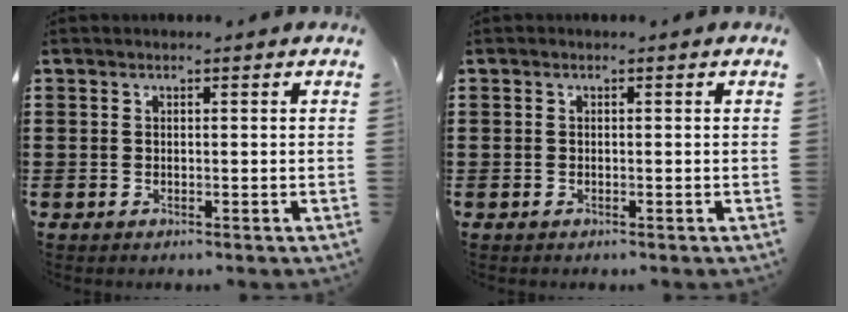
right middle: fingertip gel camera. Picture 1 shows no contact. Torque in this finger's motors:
{"motor_torque": [-0.07, -0.12, -0.04, -0.01]}